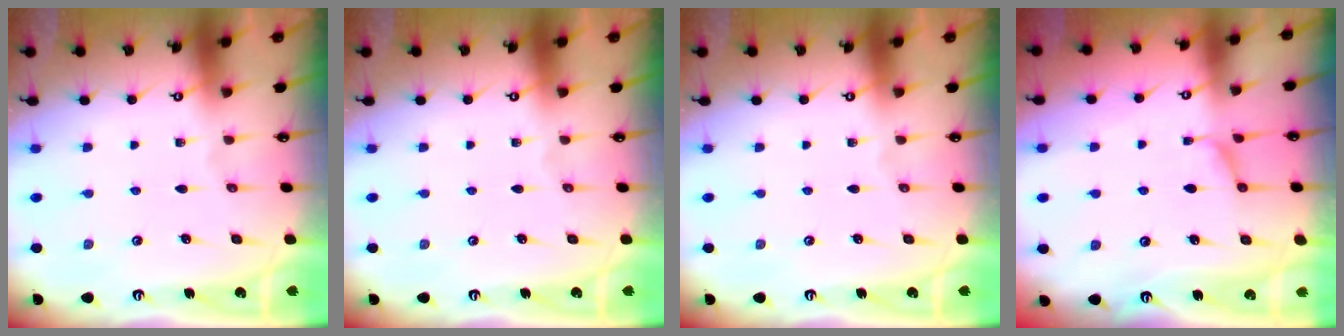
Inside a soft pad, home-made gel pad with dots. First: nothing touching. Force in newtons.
{"total": 0.0}
{"total": 0.0}
{"total": 1.5, "press": 1.1, "slide": 1.0}